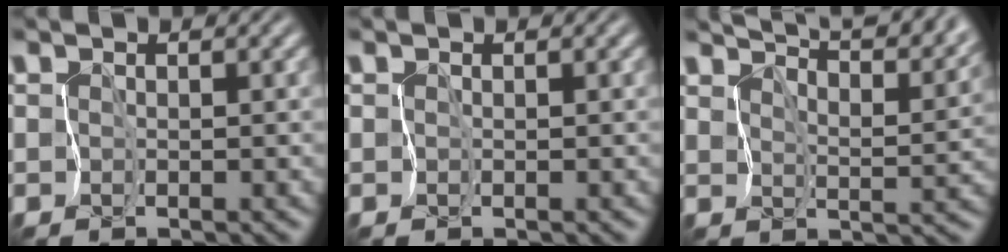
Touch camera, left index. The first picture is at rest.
{"total": 0.0}
{"total": 10.5, "force": [8.8, 2.6, 5.1], "torque": [-0.072, 0.013, 0.100]}